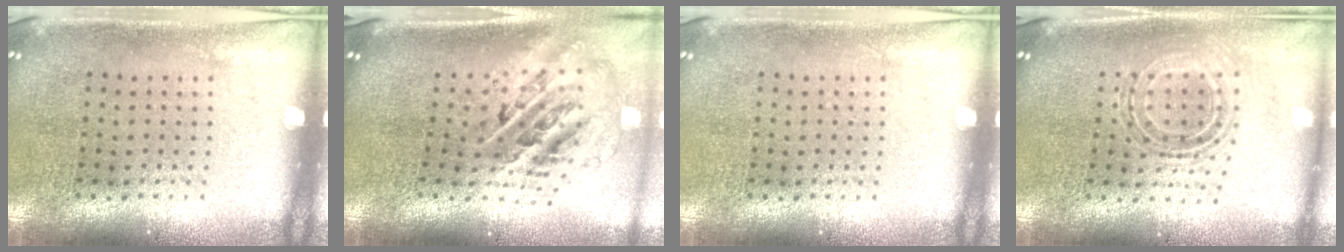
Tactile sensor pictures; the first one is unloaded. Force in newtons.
{"total": 2.5, "press": 1.7, "slide": 1.8}
{"total": 0.0}
{"total": 0.7, "press": 0.7, "slide": 0.2}